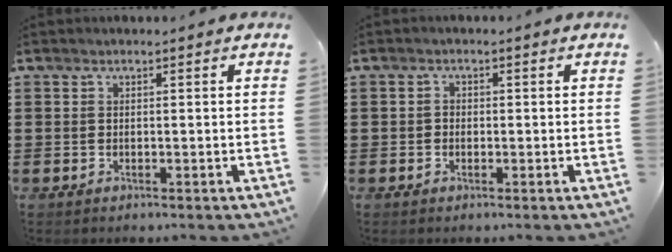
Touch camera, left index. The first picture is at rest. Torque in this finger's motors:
{"motor_torque": [-0.01, 0.02, 0.00, 0.00]}